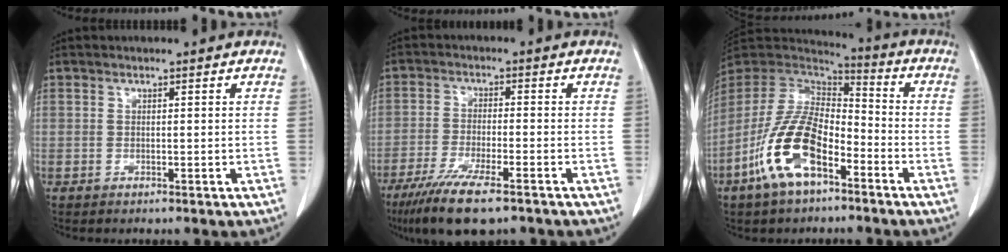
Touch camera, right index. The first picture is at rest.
{"total": 10.5, "force": [-7.3, 1.6, 7.4], "torque": [-0.127, -0.025, -0.118]}
{"total": 14.5, "force": [-6.8, 6.1, 11.3], "torque": [-0.236, 0.004, -0.131]}